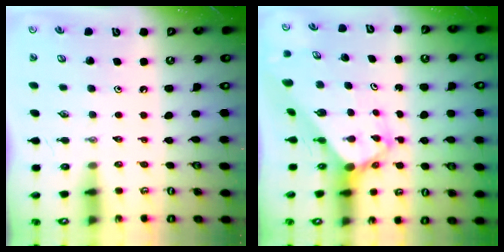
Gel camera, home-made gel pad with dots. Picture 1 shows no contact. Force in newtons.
{"total": 3.0, "press": 2.9, "slide": 0.4}